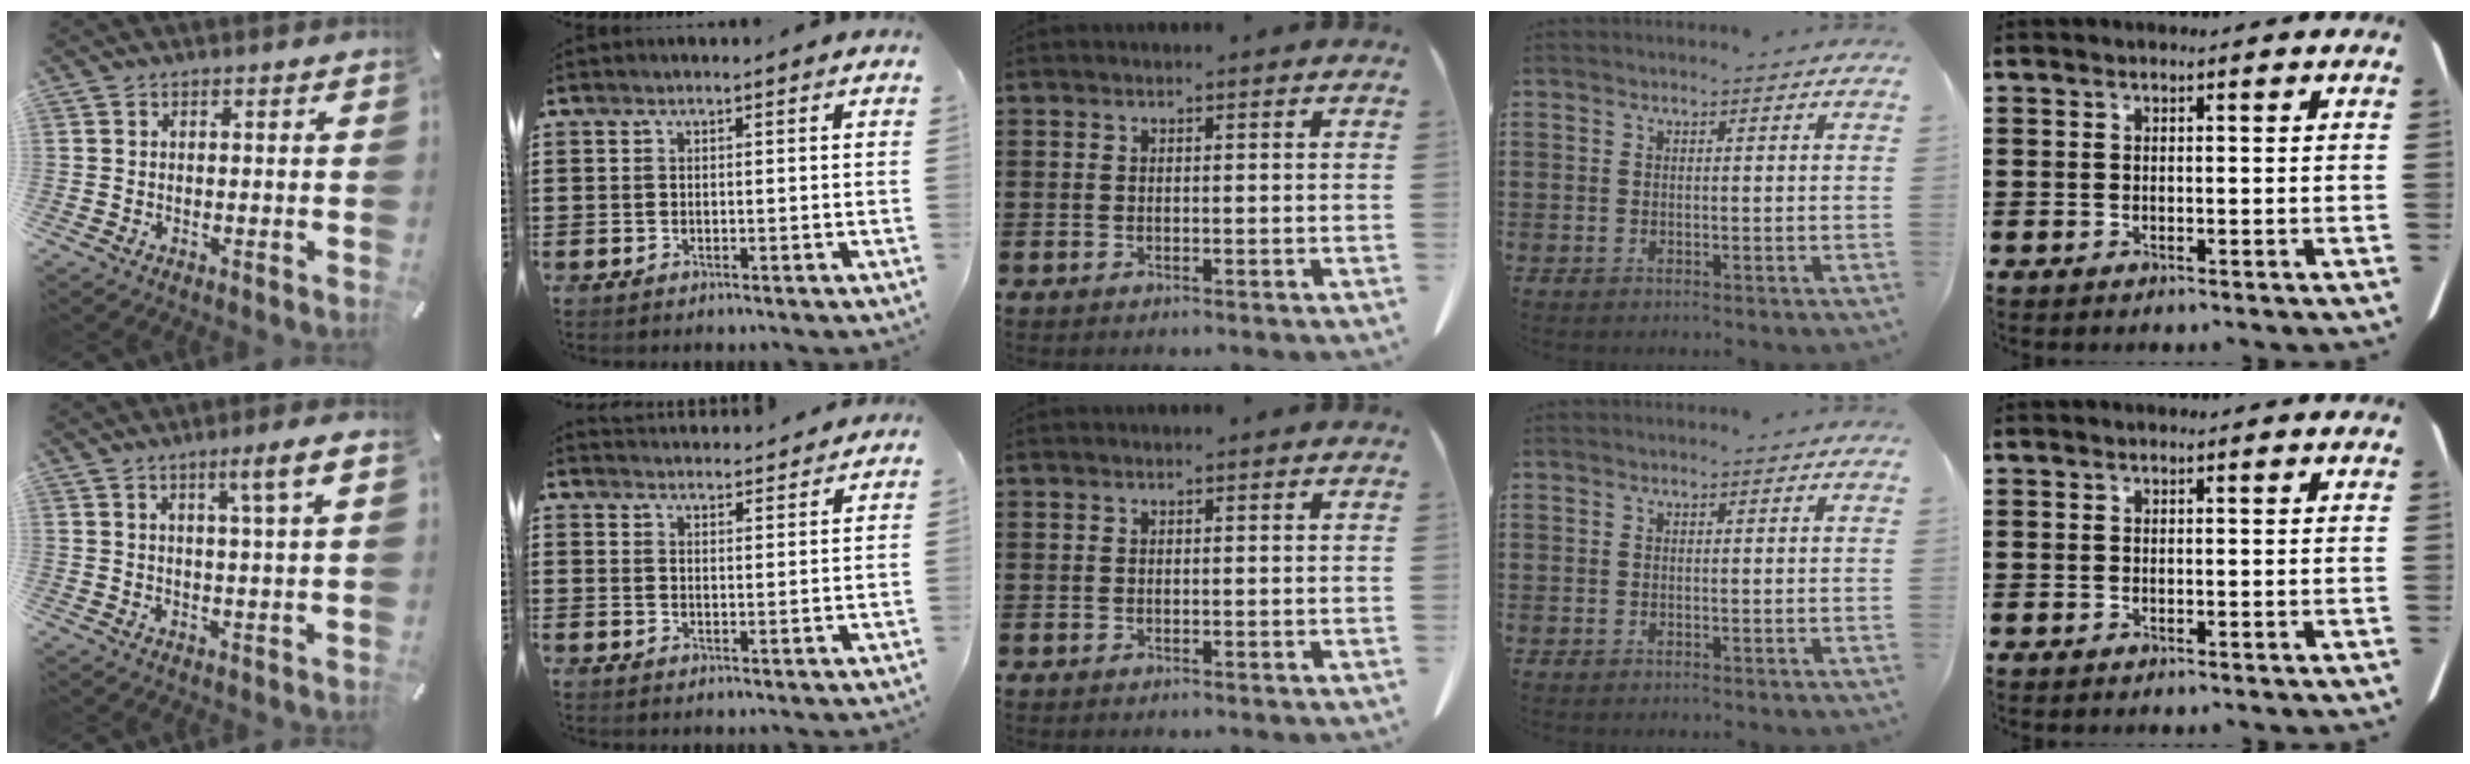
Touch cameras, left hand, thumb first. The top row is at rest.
{"thumb": {"total": 6.3, "force": [2.9, 0.1, 5.6], "torque": [-0.097, -0.005, 0.043]}, "index": {"total": 3.2, "force": [3.2, 0.1, -0.1], "torque": [-0.007, -0.012, 0.060]}}